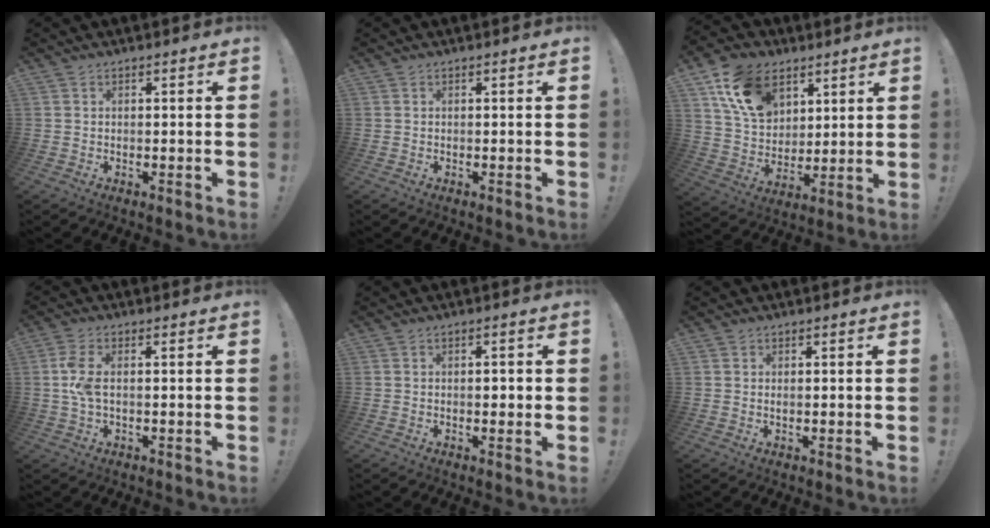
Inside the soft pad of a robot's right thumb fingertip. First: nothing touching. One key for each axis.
{"total": 0.0}
{"total": 16.8, "fx": 8.6, "fy": 11.5, "fz": 8.6, "tx": -0.147, "ty": -0.031, "tz": 0.168}
{"total": 5.9, "fx": 0.1, "fy": 2.2, "fz": 5.4, "tx": -0.117, "ty": 0.001, "tz": -0.003}
{"total": 1.7, "fx": -0.3, "fy": 0.5, "fz": 1.6, "tx": -0.021, "ty": 0.000, "tz": -0.009}
{"total": 0.0}